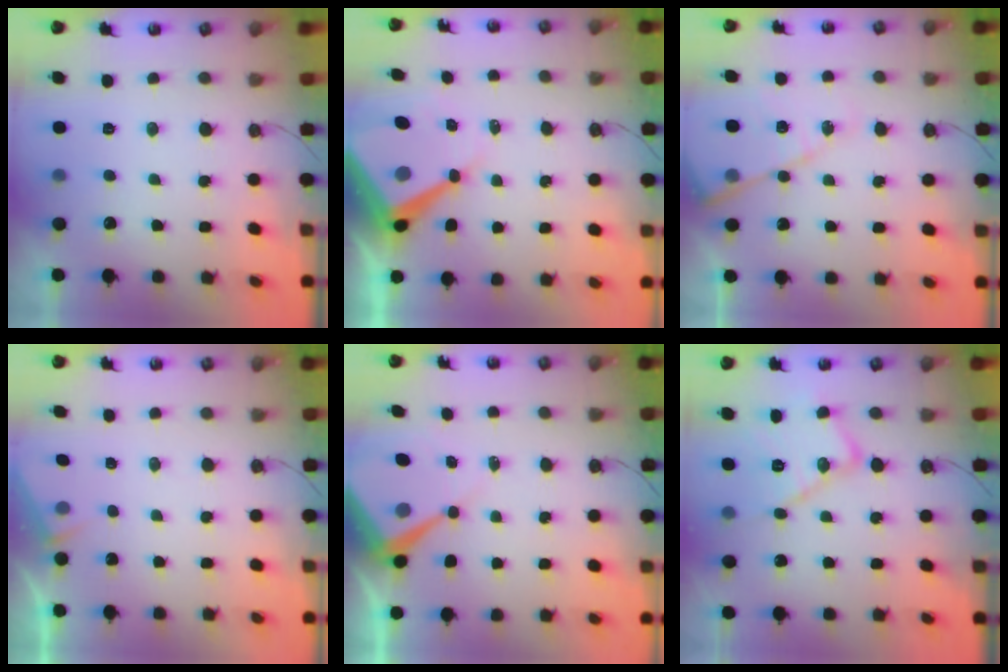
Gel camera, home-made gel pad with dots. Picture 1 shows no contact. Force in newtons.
{"total": 13.4, "press": 13.4, "slide": 1.2}
{"total": 12.1, "press": 12.1, "slide": 1.0}
{"total": 2.6, "press": 2.6, "slide": 0.4}
{"total": 8.2, "press": 8.2, "slide": 0.6}
{"total": 14.4, "press": 14.4, "slide": 0.8}